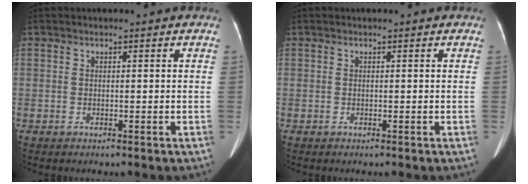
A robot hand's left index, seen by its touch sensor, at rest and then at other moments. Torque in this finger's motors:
{"motor_torque": [0.05, 0.05, 0.04, 0.01]}